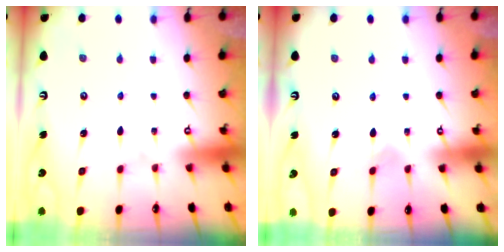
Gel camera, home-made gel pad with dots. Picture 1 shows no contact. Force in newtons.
{"total": 1.5, "press": 1.4, "slide": 0.1}